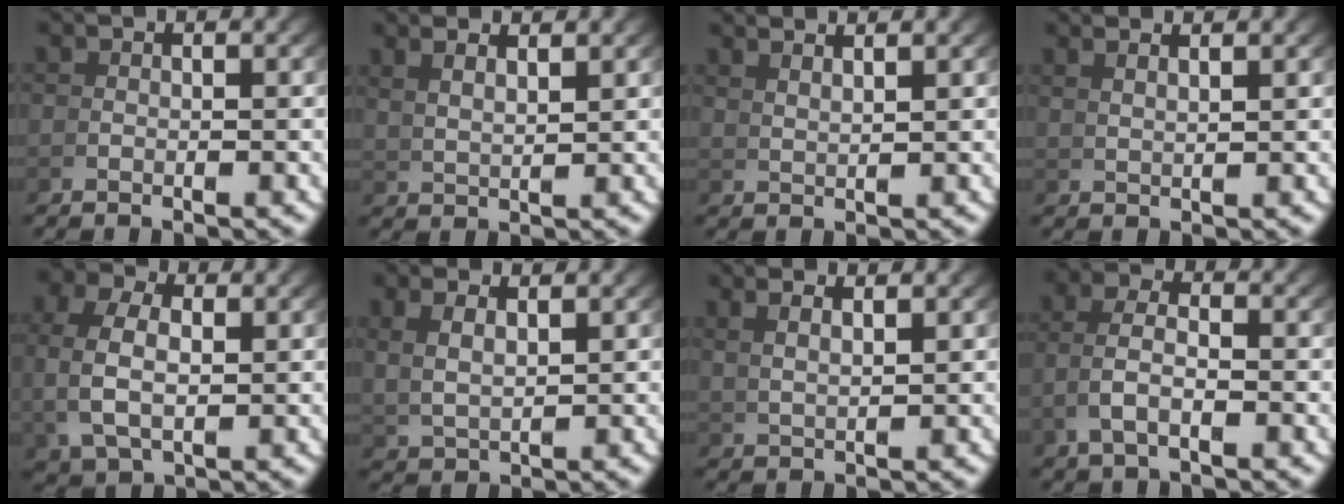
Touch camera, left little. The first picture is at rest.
{"total": 3.4, "force": [3.1, 0.1, 1.5], "torque": [-0.014, 0.008, 0.060]}
{"total": 3.3, "force": [3.1, -0.6, 0.9], "torque": [-0.005, 0.006, 0.061]}
{"total": 3.0, "force": [2.7, -0.6, 1.0], "torque": [-0.002, 0.009, 0.051]}
{"total": 3.9, "force": [1.2, 2.2, 3.0], "torque": [-0.072, -0.003, 0.033]}
{"total": 2.7, "force": [1.9, 0.9, 1.8], "torque": [-0.036, 0.000, 0.046]}
{"total": 3.2, "force": [2.8, 0.0, 1.6], "torque": [-0.014, 0.010, 0.054]}
{"total": 2.7, "force": [-0.2, 1.1, 2.4], "torque": [-0.059, -0.009, 0.003]}